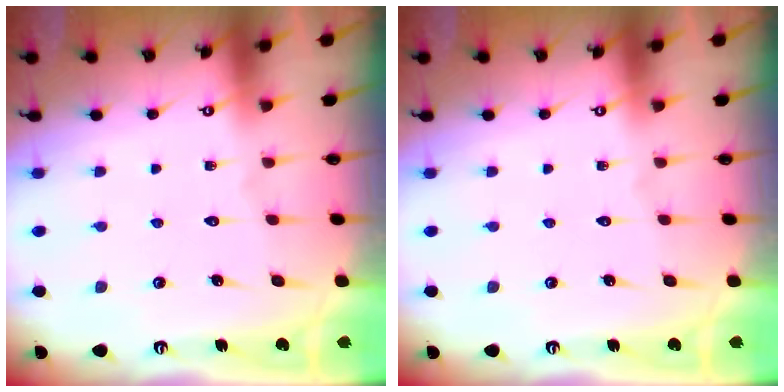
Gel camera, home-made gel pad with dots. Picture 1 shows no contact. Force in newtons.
{"total": 0.0}